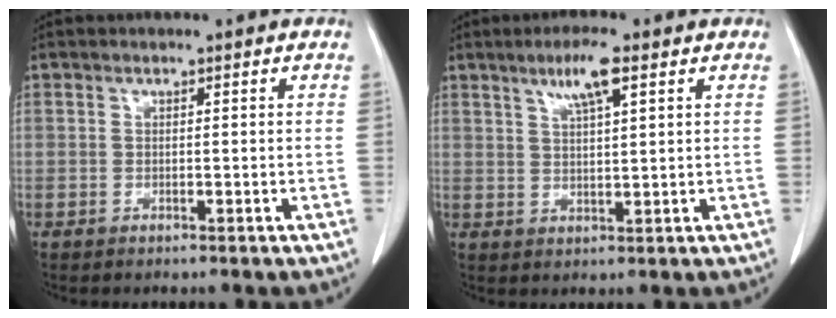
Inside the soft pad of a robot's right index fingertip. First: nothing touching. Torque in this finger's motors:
{"motor_torque": [0.16, 0.19, 0.08, 0.07]}